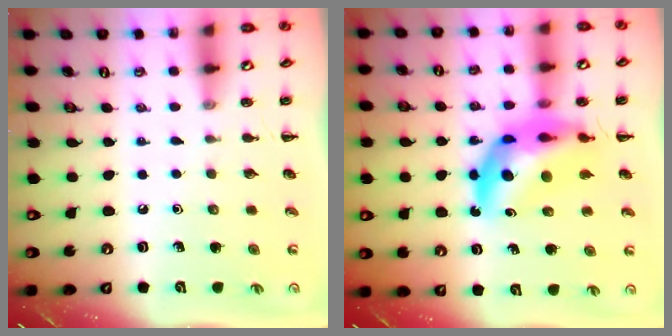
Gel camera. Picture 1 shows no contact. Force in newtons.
{"total": 12.9, "press": 12.4, "slide": 3.6}